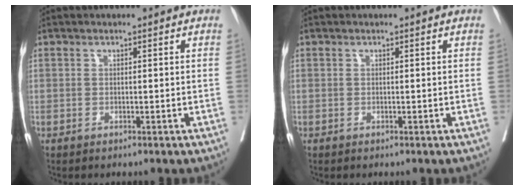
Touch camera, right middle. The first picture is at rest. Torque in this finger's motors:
{"motor_torque": [0.00, 0.00, 0.00, 0.00]}